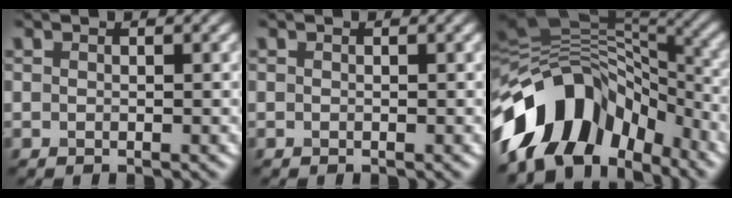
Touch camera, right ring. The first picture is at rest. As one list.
[{"total": 0.0}, {"total": 12.8, "force": [-5.5, 8.2, 8.1], "torque": [-0.140, 0.030, -0.111]}]